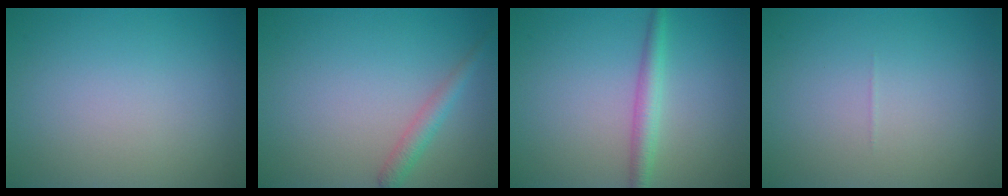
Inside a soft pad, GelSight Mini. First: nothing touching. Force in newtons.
{"total": 1.9, "press": 1.9, "slide": 0.1}
{"total": 2.4, "press": 2.4, "slide": 0.1}
{"total": 0.0}